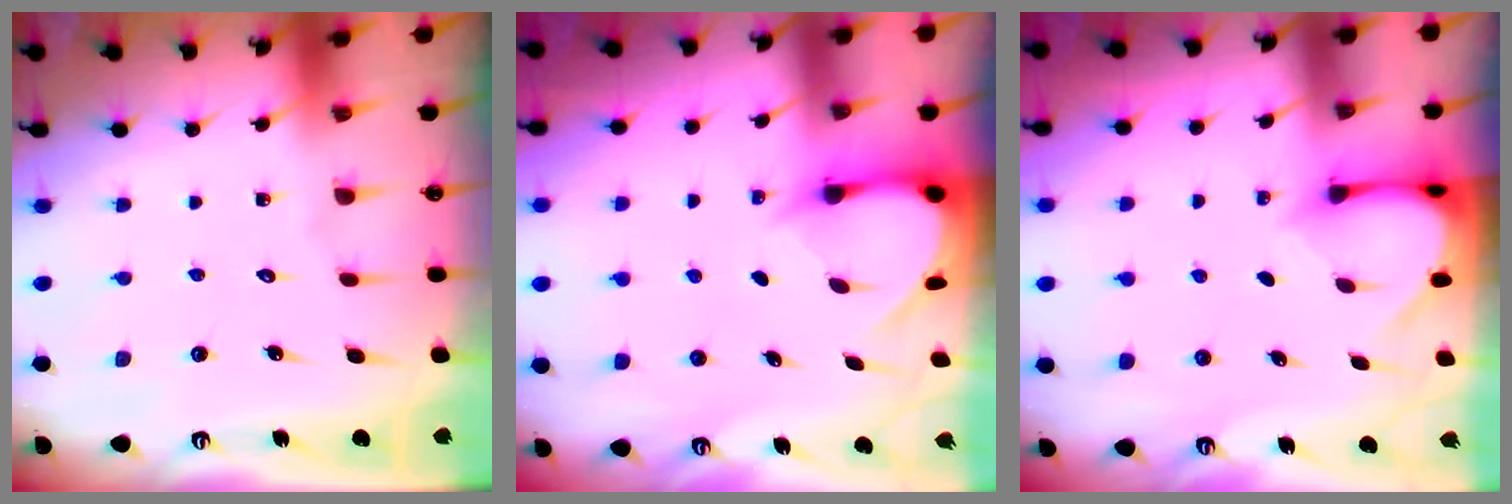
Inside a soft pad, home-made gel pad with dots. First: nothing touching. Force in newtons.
{"total": 3.5, "press": 3.5, "slide": 0.2}
{"total": 3.3, "press": 3.3, "slide": 0.3}